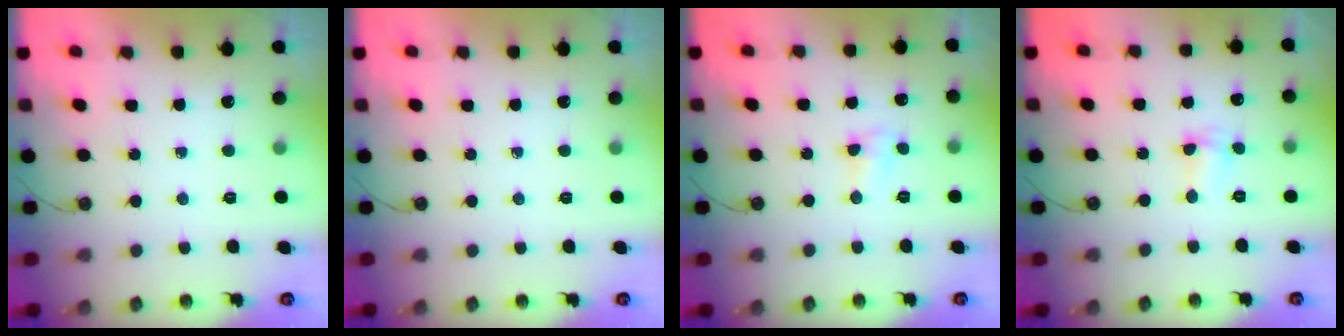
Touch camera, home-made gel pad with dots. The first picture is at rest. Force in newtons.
{"total": 0.0}
{"total": 5.3, "press": 5.2, "slide": 0.9}
{"total": 1.7, "press": 1.6, "slide": 0.6}